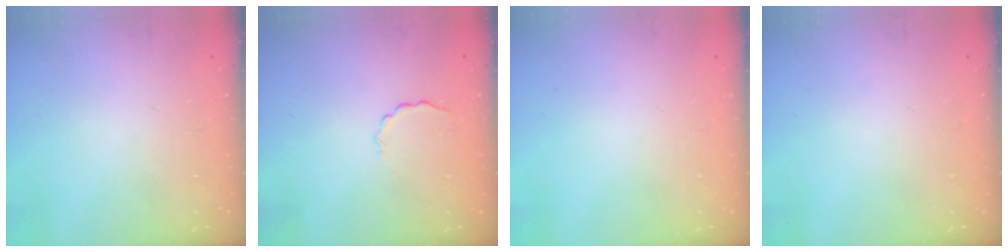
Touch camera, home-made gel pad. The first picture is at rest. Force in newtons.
{"total": 2.0, "press": 1.9, "slide": 0.7}
{"total": 0.0}
{"total": 0.0}